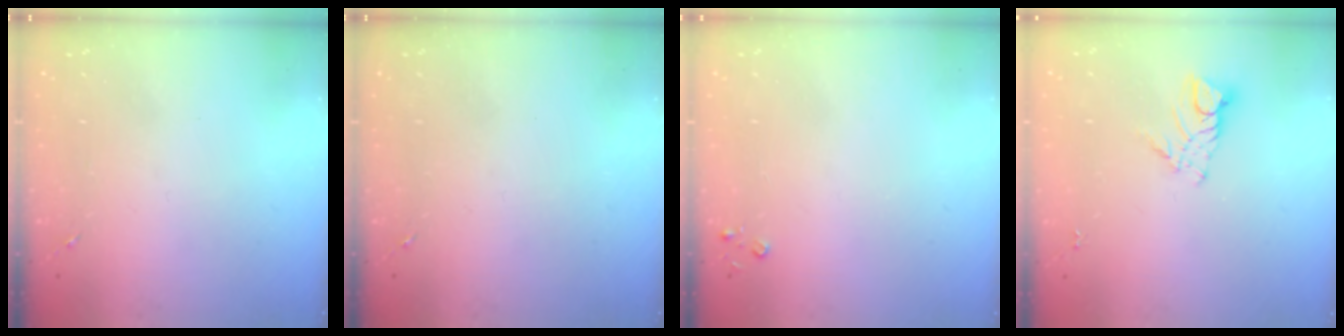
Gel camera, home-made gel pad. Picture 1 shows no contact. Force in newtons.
{"total": 0.0}
{"total": 2.6, "press": 2.6, "slide": 0.3}
{"total": 6.7, "press": 6.7, "slide": 0.5}